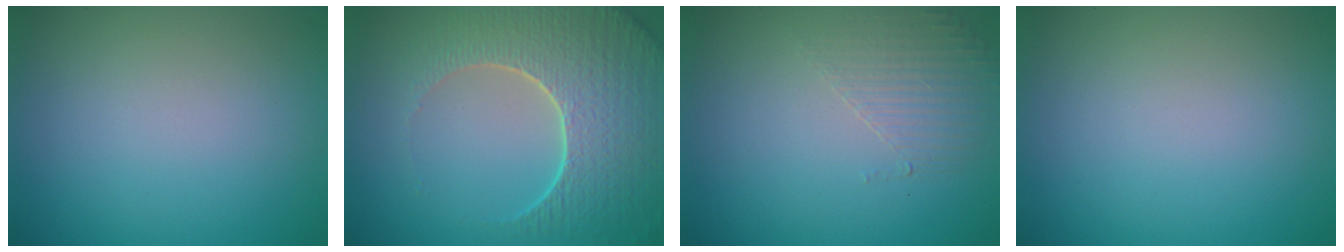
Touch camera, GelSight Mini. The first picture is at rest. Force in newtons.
{"total": 7.3, "press": 5.8, "slide": 4.5}
{"total": 1.6, "press": 0.7, "slide": 1.4}
{"total": 0.0}